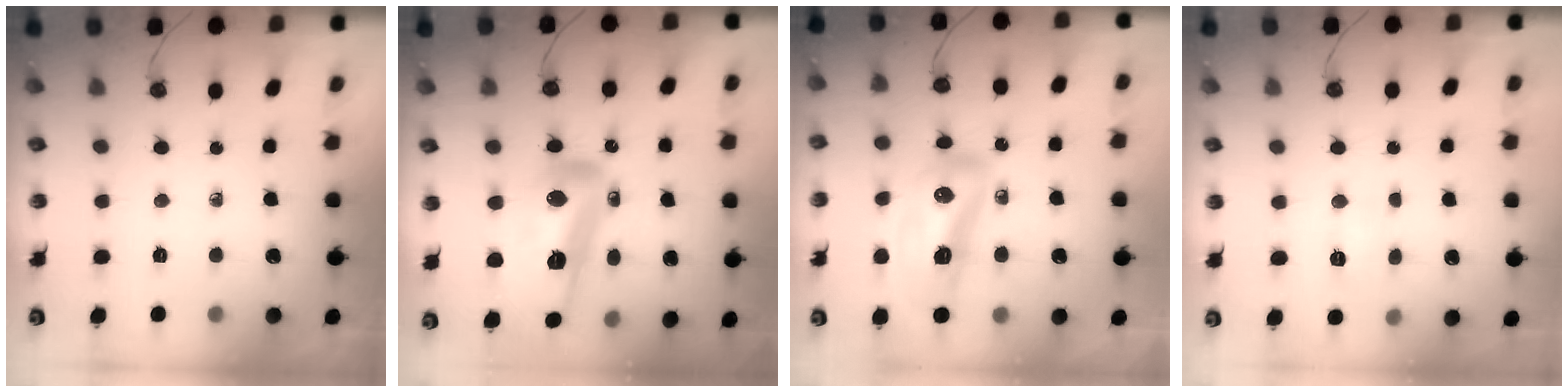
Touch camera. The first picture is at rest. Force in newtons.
{"total": 29.9, "press": 24.6, "slide": 17.0}
{"total": 15.3, "press": 15.2, "slide": 1.8}
{"total": 4.8, "press": 4.7, "slide": 0.6}